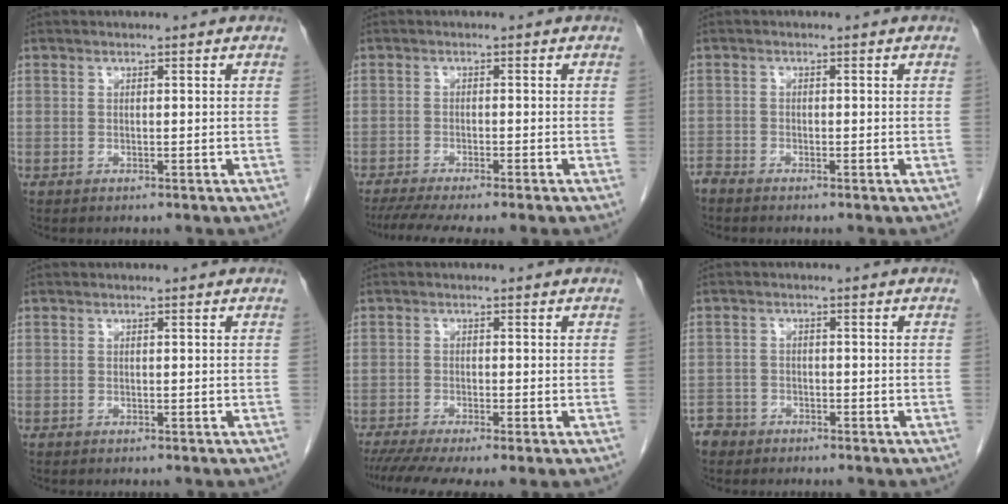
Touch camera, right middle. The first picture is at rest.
{"total": 7.7, "force": [-6.3, -0.3, 4.4], "torque": [-0.057, -0.014, -0.098]}
{"total": 1.3, "force": [-1.3, 0.1, 0.1], "torque": [-0.006, -0.004, -0.027]}
{"total": 0.0}
{"total": 7.7, "force": [-5.6, 0.9, 5.2], "torque": [-0.079, -0.016, -0.092]}
{"total": 2.9, "force": [-2.3, 1.7, -0.2], "torque": [-0.002, 0.006, -0.047]}